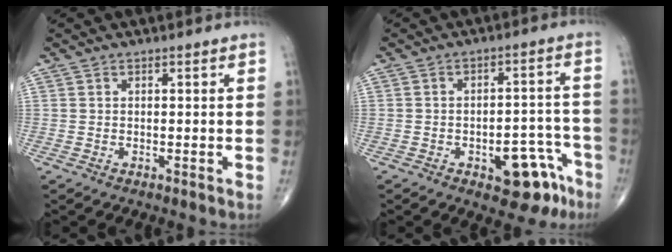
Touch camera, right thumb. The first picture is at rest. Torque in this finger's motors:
{"motor_torque": [2.60, 2.38, 0.72, -0.93, 0.04]}